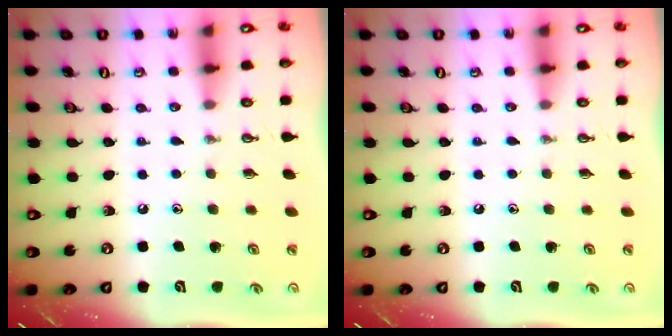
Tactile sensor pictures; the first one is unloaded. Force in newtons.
{"total": 0.0}